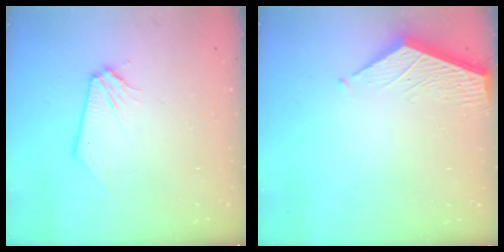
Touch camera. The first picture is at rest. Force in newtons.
{"total": 3.4, "press": 3.4, "slide": 0.4}